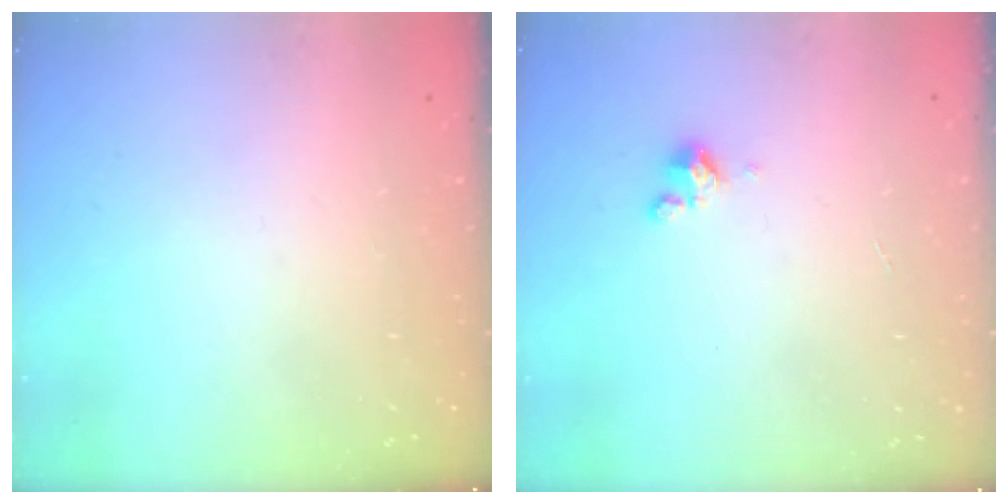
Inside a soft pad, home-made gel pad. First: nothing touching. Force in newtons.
{"total": 1.8, "press": 1.7, "slide": 0.4}